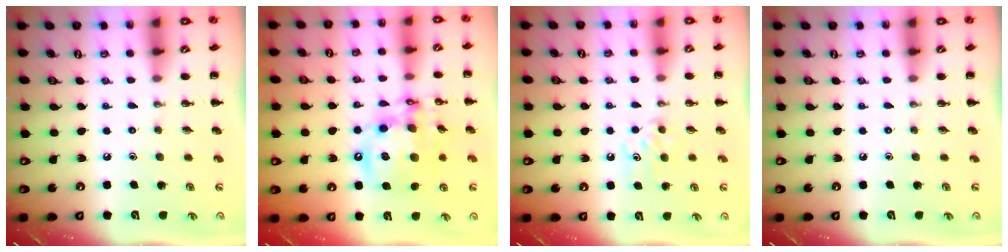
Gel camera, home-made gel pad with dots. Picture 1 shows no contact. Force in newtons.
{"total": 16.3, "press": 16.0, "slide": 3.4}
{"total": 5.1, "press": 4.9, "slide": 1.5}
{"total": 0.0}